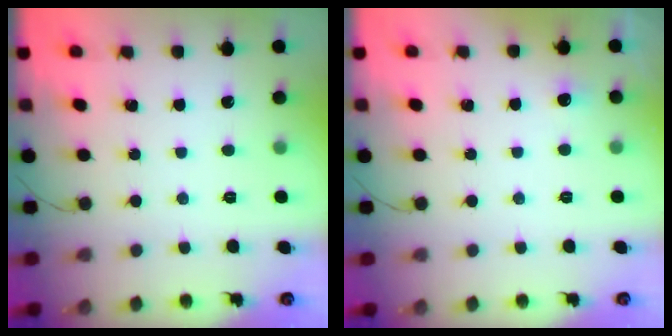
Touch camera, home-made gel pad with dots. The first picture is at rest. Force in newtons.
{"total": 3.2, "press": 2.9, "slide": 1.5}